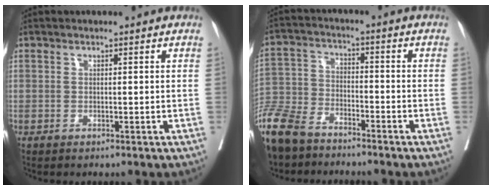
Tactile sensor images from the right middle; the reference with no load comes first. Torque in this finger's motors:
{"motor_torque": [1.12, -1.02, 1.05, 0.21]}